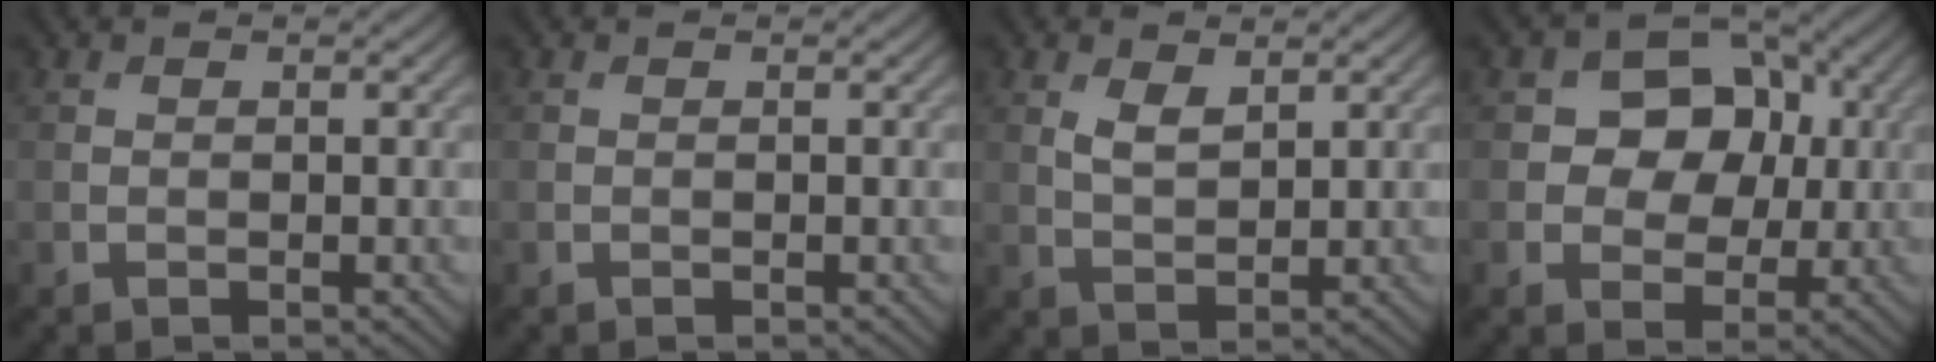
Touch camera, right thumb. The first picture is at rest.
{"total": 0.0}
{"total": 2.6, "force": [1.4, 1.2, 1.9], "torque": [-0.045, -0.005, 0.032]}
{"total": 8.3, "force": [1.3, 6.8, 4.7], "torque": [-0.080, 0.011, 0.001]}